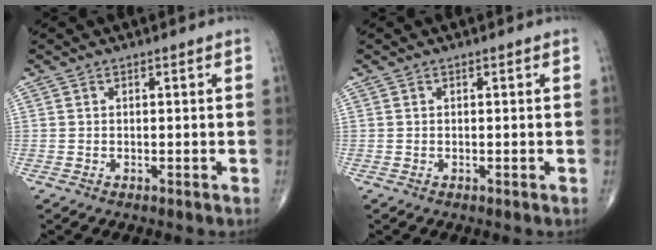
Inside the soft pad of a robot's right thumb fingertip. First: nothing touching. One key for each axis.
{"total": 0.0}